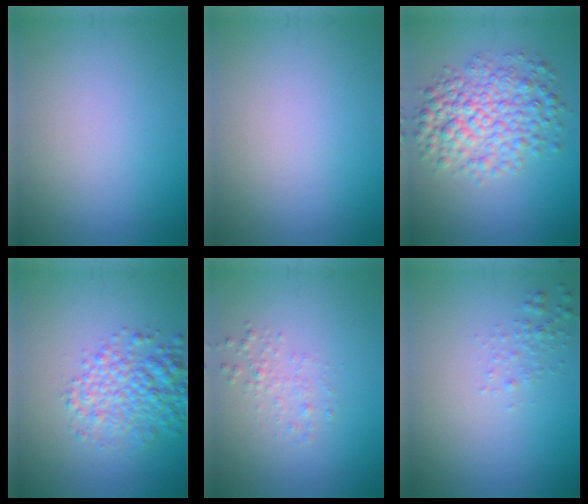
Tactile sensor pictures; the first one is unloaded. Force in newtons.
{"total": 0.0}
{"total": 6.4, "press": 6.4, "slide": 0.1}
{"total": 5.0, "press": 5.0, "slide": 0.1}
{"total": 1.4, "press": 1.4, "slide": 0.0}
{"total": 1.1, "press": 1.1, "slide": 0.1}